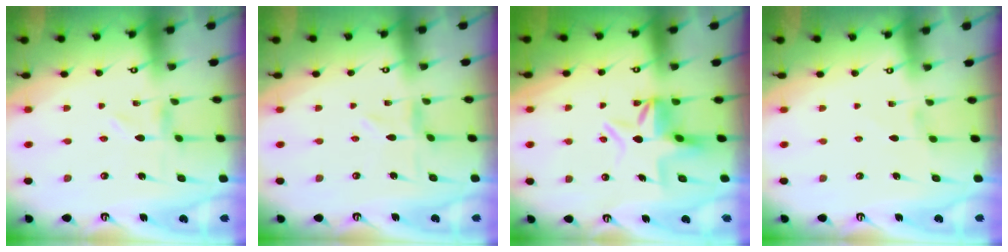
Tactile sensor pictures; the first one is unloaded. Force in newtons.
{"total": 0.0}
{"total": 7.3, "press": 7.3, "slide": 0.9}
{"total": 1.6, "press": 1.5, "slide": 0.4}